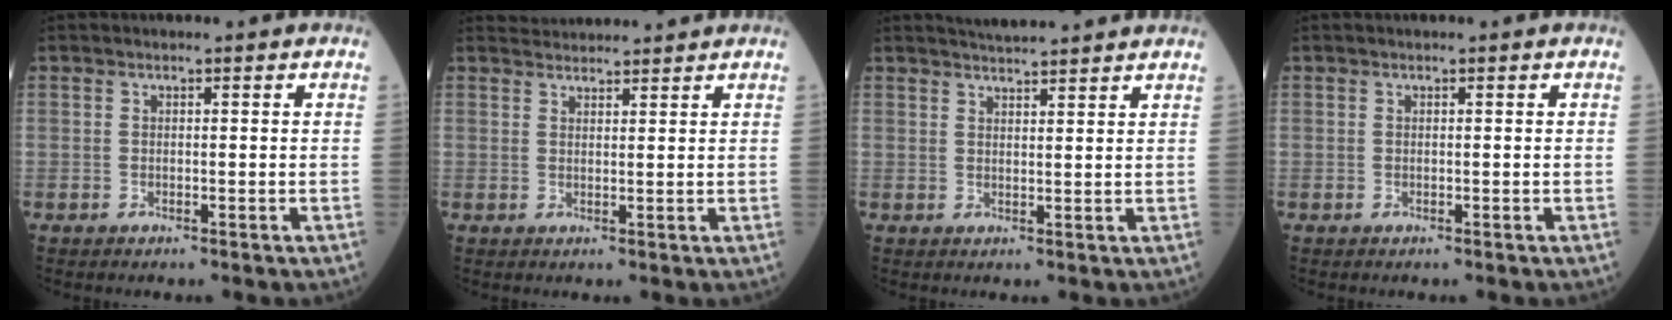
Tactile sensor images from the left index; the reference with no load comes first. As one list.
[{"total": 4.6, "force": [4.6, 0.2, 0.2], "torque": [-0.010, 0.032, 0.072]}, {"total": 5.9, "force": [5.6, -0.1, 1.9], "torque": [-0.032, 0.023, 0.075]}, {"total": 0.0}]